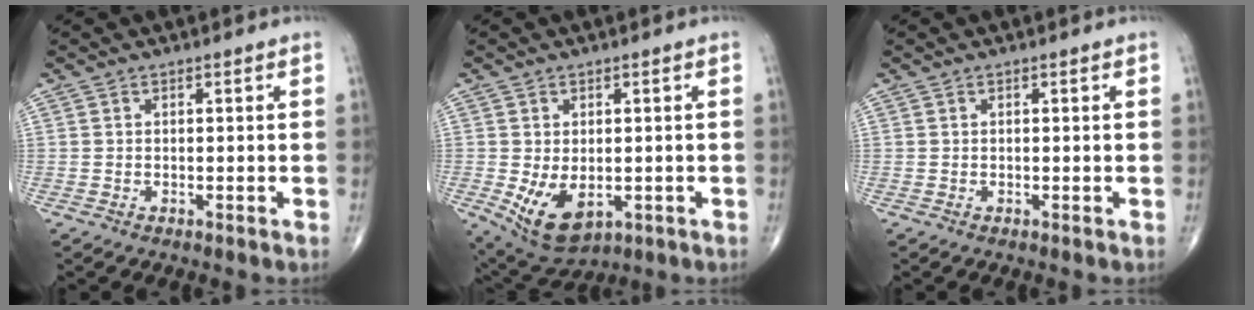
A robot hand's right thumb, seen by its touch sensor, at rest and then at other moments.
{"total": 8.8, "force": [-1.7, 5.3, 6.8], "torque": [-0.111, -0.015, -0.011]}
{"total": 0.0}